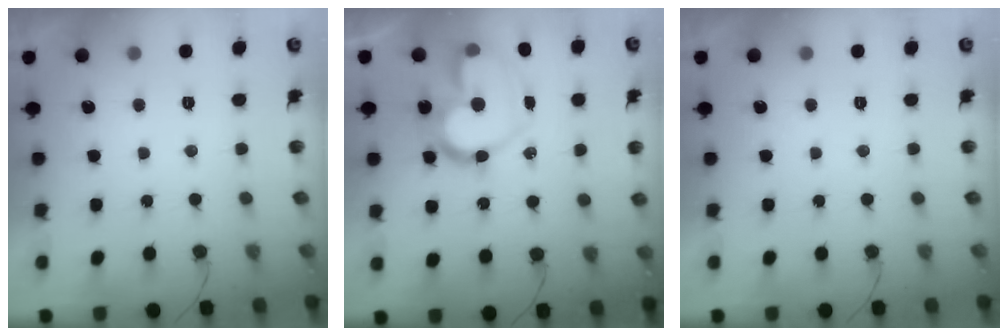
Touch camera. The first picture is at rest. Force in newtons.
{"total": 18.5, "press": 18.4, "slide": 1.6}
{"total": 0.0}